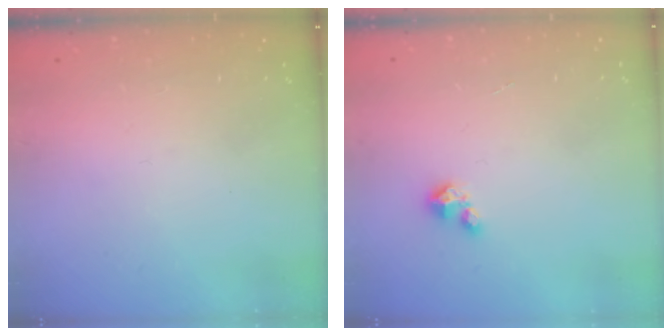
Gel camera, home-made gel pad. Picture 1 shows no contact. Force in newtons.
{"total": 1.5, "press": 1.5, "slide": 0.2}